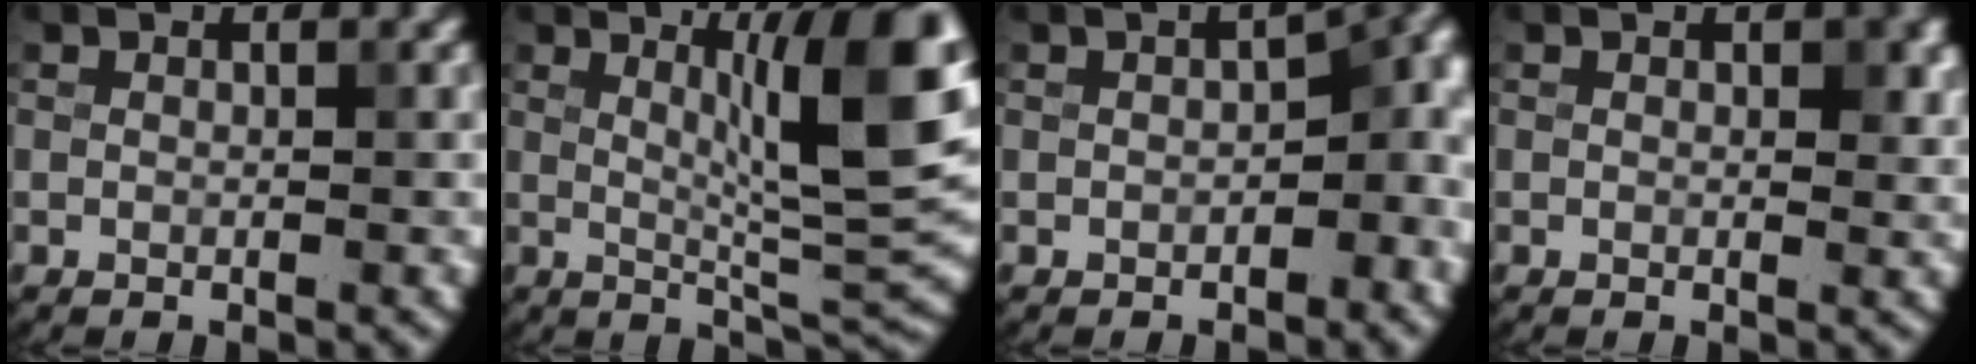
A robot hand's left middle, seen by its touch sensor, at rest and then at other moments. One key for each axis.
{"total": 9.4, "fx": 2.9, "fy": 1.8, "fz": 8.8, "tx": -0.124, "ty": 0.001, "tz": 0.054}
{"total": 7.9, "fx": -0.2, "fy": 4.8, "fz": 6.2, "tx": -0.046, "ty": 0.003, "tz": 0.006}
{"total": 1.6, "fx": 0.5, "fy": 1.1, "fz": 1.1, "tx": -0.014, "ty": -0.002, "tz": 0.009}